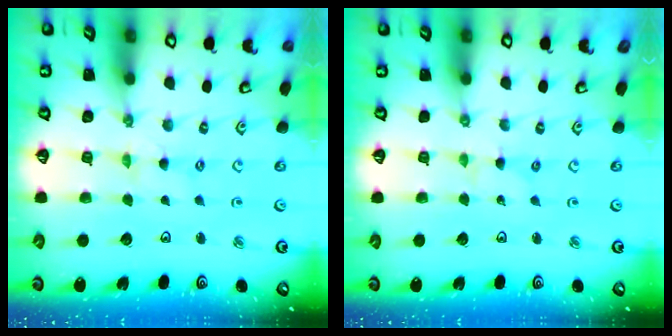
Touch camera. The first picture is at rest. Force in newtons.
{"total": 0.0}